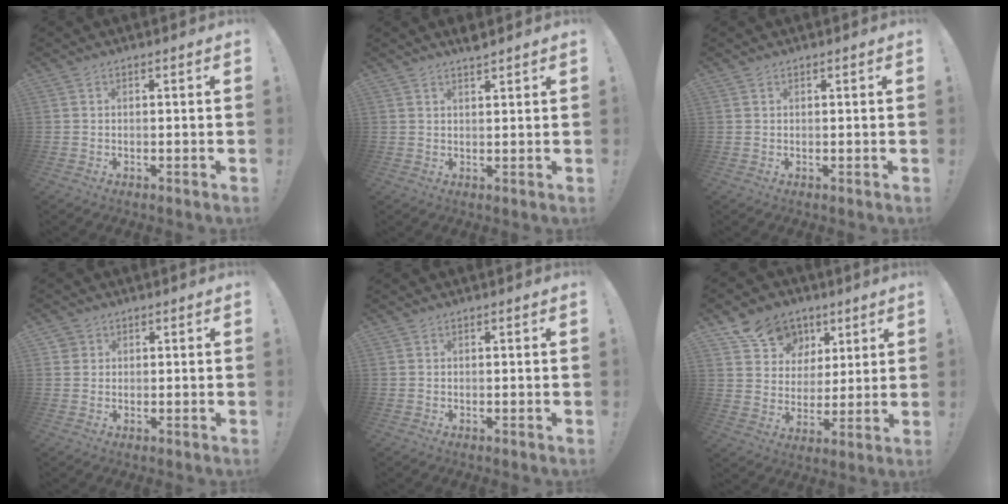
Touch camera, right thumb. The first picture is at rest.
{"total": 2.5, "force": [2.2, 0.0, 1.1], "torque": [-0.012, -0.017, 0.037]}
{"total": 0.0}
{"total": 2.0, "force": [0.9, 1.8, 0.3], "torque": [-0.006, -0.001, 0.016]}
{"total": 0.0}
{"total": 13.8, "force": [7.4, 10.9, 4.0], "torque": [-0.056, -0.039, 0.149]}